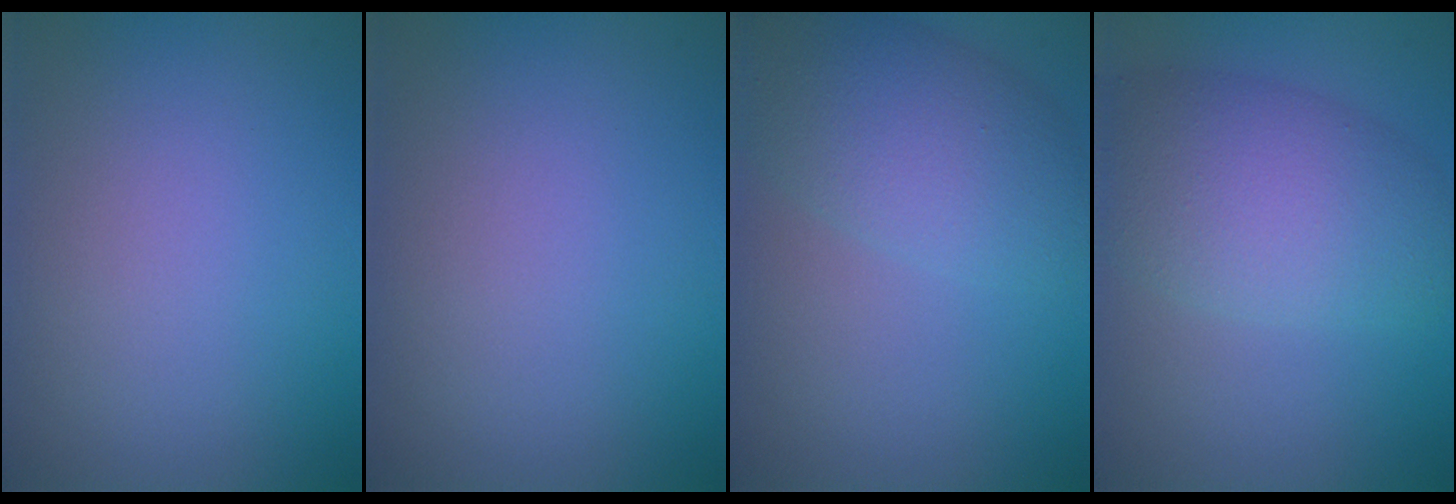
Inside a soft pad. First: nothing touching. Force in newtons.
{"total": 0.0}
{"total": 5.7, "press": 5.7, "slide": 0.2}
{"total": 7.0, "press": 7.0, "slide": 0.2}